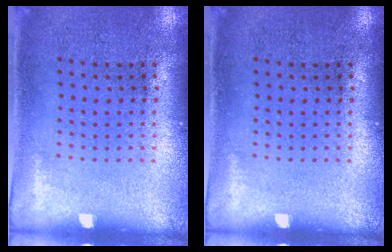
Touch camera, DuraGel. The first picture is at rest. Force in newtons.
{"total": 0.0}